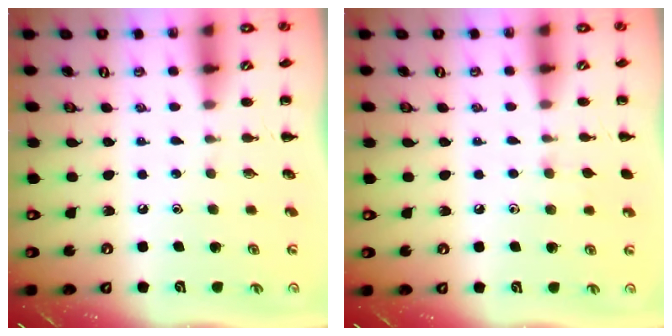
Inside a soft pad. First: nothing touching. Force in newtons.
{"total": 4.6, "press": 4.3, "slide": 1.7}